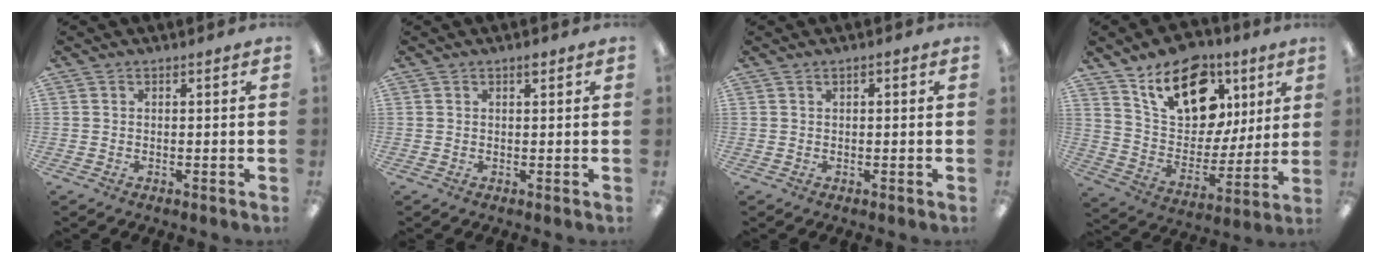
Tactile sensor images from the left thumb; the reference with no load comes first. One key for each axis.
{"total": 1.1, "fx": 0.8, "fy": 0.4, "fz": 0.7, "tx": 0.000, "ty": -0.005, "tz": 0.010}
{"total": 0.7, "fx": 0.2, "fy": 0.4, "fz": 0.6, "tx": -0.011, "ty": 0.003, "tz": 0.004}
{"total": 19.3, "fx": 10.9, "fy": 11.5, "fz": 10.9, "tx": -0.174, "ty": -0.044, "tz": 0.195}